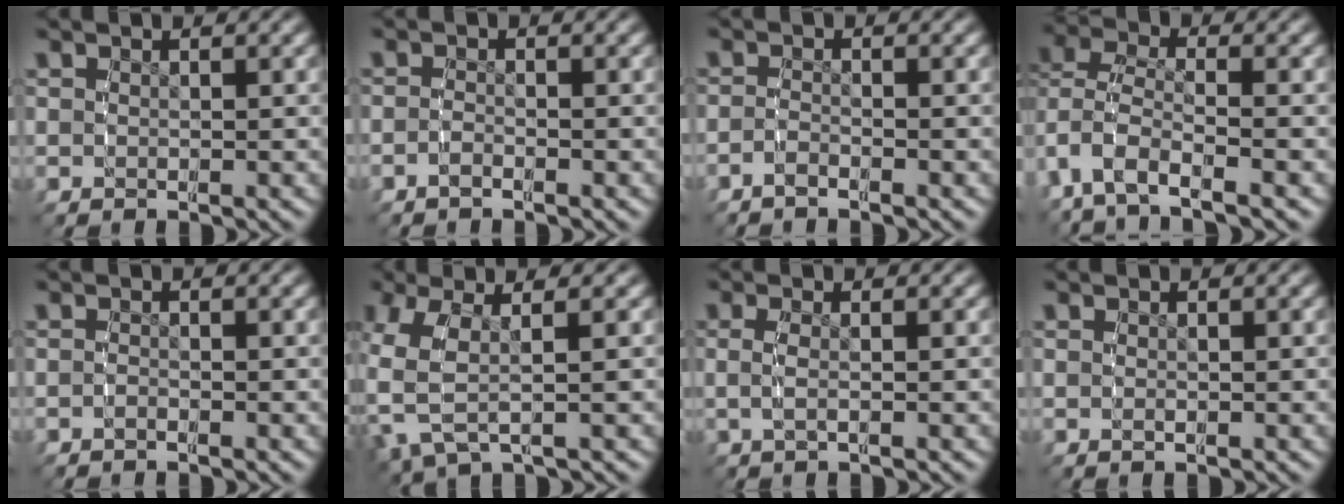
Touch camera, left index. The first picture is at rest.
{"total": 1.5, "force": [-1.3, 0.6, 0.5], "torque": [-0.012, 0.003, -0.030]}
{"total": 1.8, "force": [-1.6, 0.6, 0.6], "torque": [-0.012, 0.002, -0.035]}
{"total": 5.3, "force": [-2.1, 3.9, 2.9], "torque": [-0.099, -0.035, -0.022]}
{"total": 1.0, "force": [-0.9, 0.5, 0.2], "torque": [-0.005, 0.003, -0.021]}
{"total": 8.0, "force": [0.6, 5.8, 5.5], "torque": [-0.142, -0.003, 0.009]}
{"total": 1.7, "force": [-0.1, 0.9, 1.5], "torque": [-0.037, 0.001, -0.005]}
{"total": 0.0}